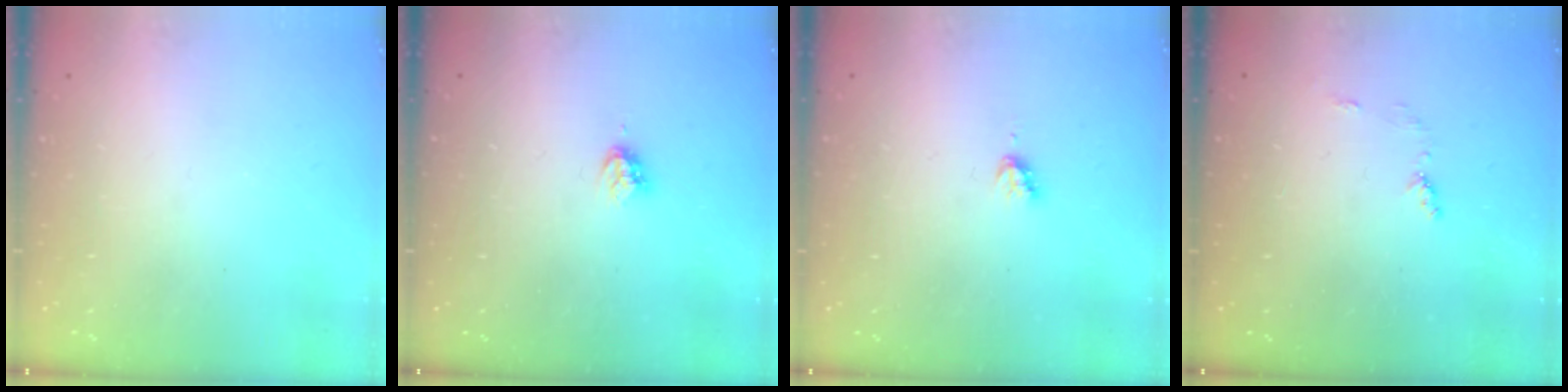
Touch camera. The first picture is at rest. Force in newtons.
{"total": 3.6, "press": 3.6, "slide": 0.7}
{"total": 2.8, "press": 2.8, "slide": 0.3}
{"total": 4.3, "press": 4.2, "slide": 0.5}